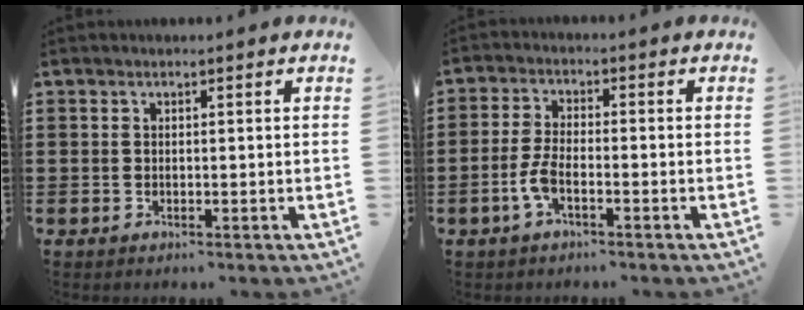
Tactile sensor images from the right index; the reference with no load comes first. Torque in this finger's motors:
{"motor_torque": [1.55, 0.58, 0.11, 0.06]}